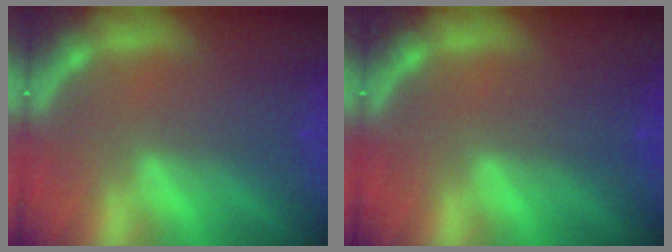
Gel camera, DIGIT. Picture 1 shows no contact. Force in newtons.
{"total": 1.0}